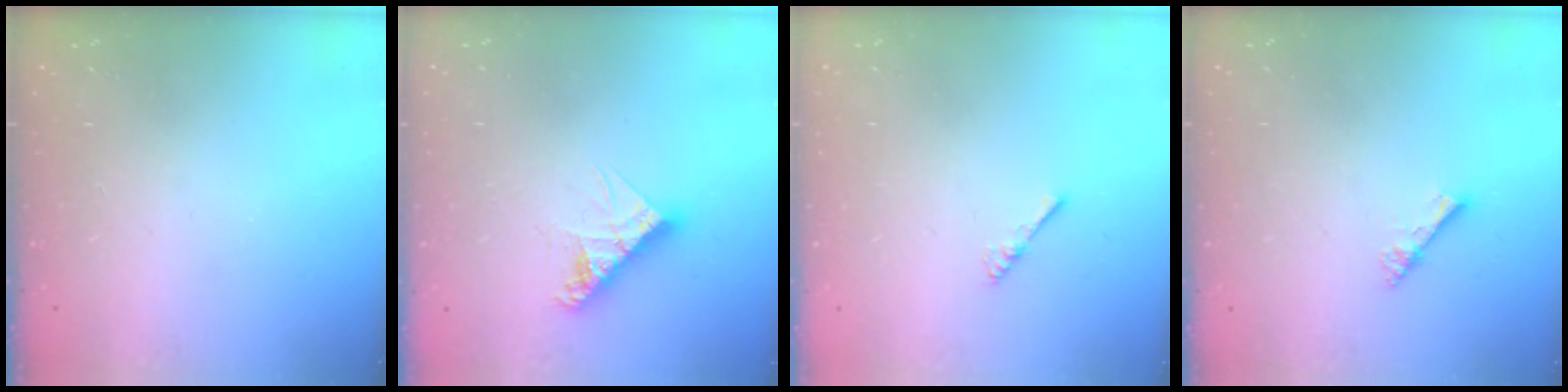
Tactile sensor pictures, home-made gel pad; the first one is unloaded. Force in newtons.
{"total": 9.8, "press": 9.8, "slide": 0.7}
{"total": 2.4, "press": 2.4, "slide": 0.5}
{"total": 1.8, "press": 1.8, "slide": 0.1}